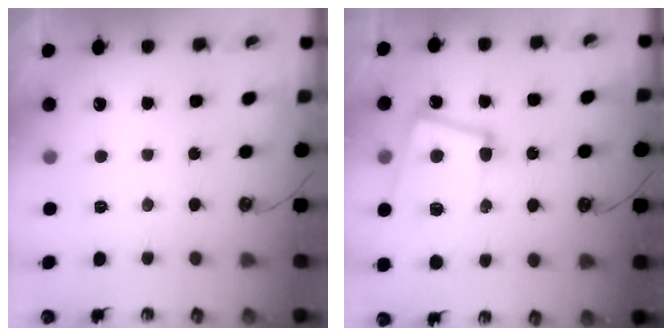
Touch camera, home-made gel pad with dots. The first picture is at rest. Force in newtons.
{"total": 12.4, "press": 12.2, "slide": 2.3}